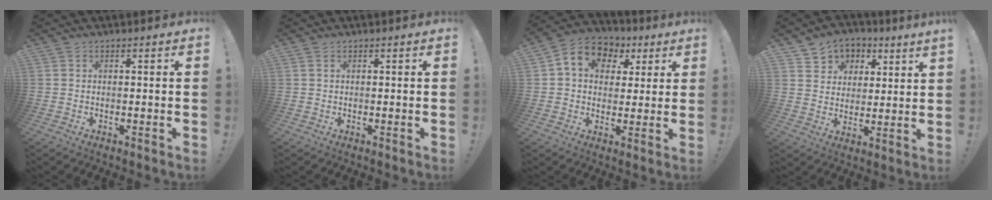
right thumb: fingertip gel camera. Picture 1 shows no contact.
{"total": 0.5, "force": [0.3, 0.3, 0.4], "torque": [-0.013, 0.003, 0.007]}
{"total": 11.0, "force": [4.0, 8.5, 5.6], "torque": [-0.080, -0.008, 0.077]}
{"total": 6.3, "force": [4.1, 4.8, 0.6], "torque": [-0.015, -0.037, 0.081]}